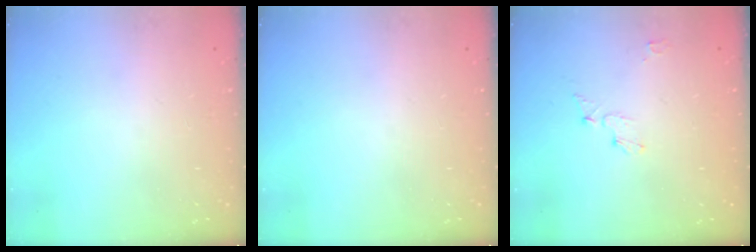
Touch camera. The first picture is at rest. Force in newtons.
{"total": 0.0}
{"total": 4.6, "press": 4.5, "slide": 0.5}